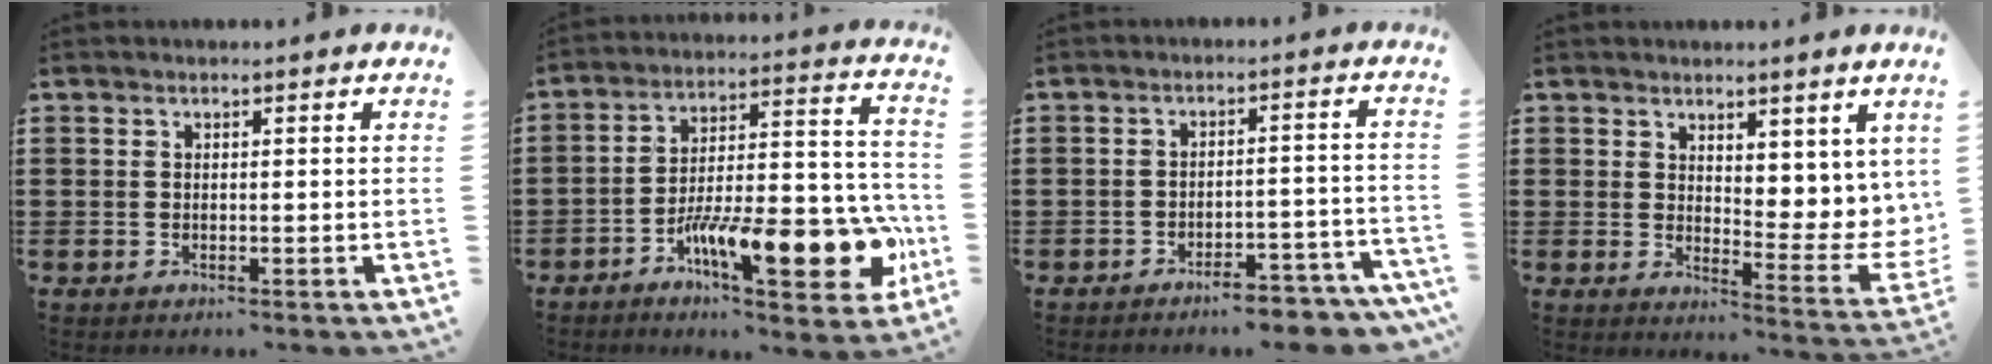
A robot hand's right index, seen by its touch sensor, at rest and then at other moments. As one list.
[{"total": 17.3, "force": [-7.6, 5.6, 14.4], "torque": [-0.220, 0.014, -0.114]}, {"total": 5.4, "force": [-5.0, 0.5, 2.0], "torque": [-0.031, -0.002, -0.093]}, {"total": 4.6, "force": [3.9, 2.2, 1.1], "torque": [-0.026, -0.031, 0.073]}]